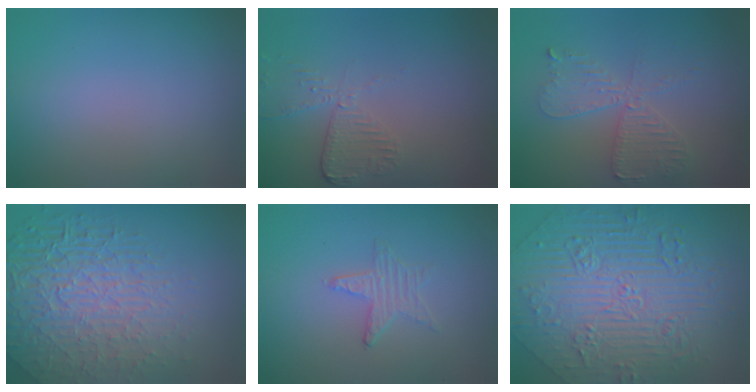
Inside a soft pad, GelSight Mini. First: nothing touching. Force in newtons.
{"total": 2.5, "press": 2.3, "slide": 1.0}
{"total": 4.1, "press": 3.5, "slide": 2.1}
{"total": 8.9, "press": 6.0, "slide": 6.6}
{"total": 0.9, "press": 0.9, "slide": 0.2}
{"total": 10.1, "press": 7.6, "slide": 6.6}